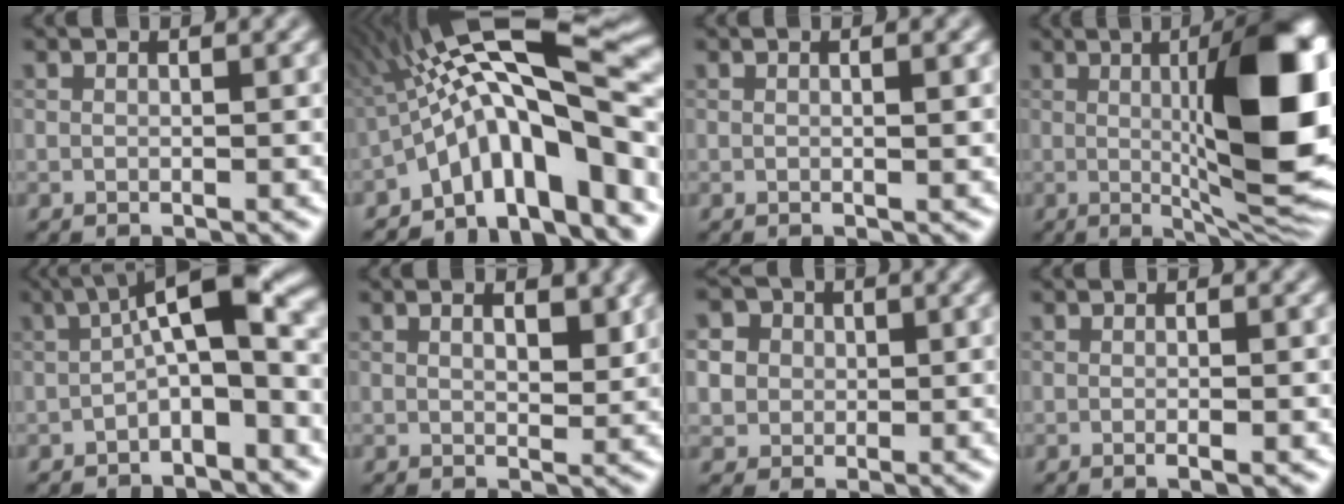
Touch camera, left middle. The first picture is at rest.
{"total": 12.8, "force": [-3.3, 3.3, 11.9], "torque": [-0.179, 0.041, -0.050]}
{"total": 1.0, "force": [0.0, 0.3, 1.0], "torque": [-0.010, 0.006, -0.002]}
{"total": 12.5, "force": [0.1, 2.5, 12.2], "torque": [-0.155, 0.006, 0.013]}
{"total": 6.2, "force": [-0.1, 1.4, 6.0], "torque": [-0.096, 0.024, -0.004]}
{"total": 2.1, "force": [1.2, 0.6, 1.6], "torque": [-0.015, 0.001, 0.023]}
{"total": 4.8, "force": [1.5, 4.3, 1.7], "torque": [-0.055, 0.024, 0.030]}
{"total": 1.4, "force": [-0.6, 0.1, 1.2], "torque": [-0.021, 0.004, -0.006]}